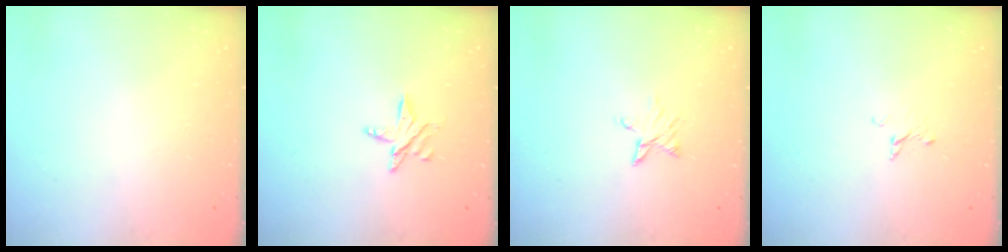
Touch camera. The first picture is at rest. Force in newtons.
{"total": 5.5, "press": 5.5, "slide": 0.6}
{"total": 3.6, "press": 3.6, "slide": 0.4}
{"total": 2.1, "press": 2.1, "slide": 0.1}